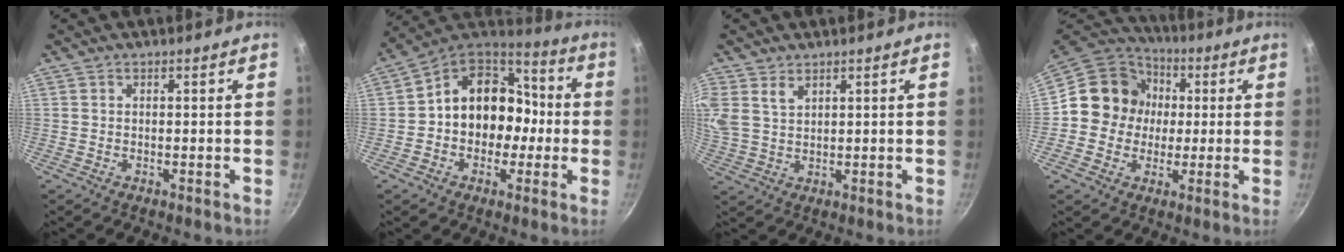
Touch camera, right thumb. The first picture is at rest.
{"total": 16.7, "force": [-1.2, 13.5, 9.8], "torque": [-0.103, 0.059, -0.032]}
{"total": 9.7, "force": [5.0, 6.4, 5.3], "torque": [-0.128, 0.015, 0.109]}
{"total": 13.6, "force": [0.9, 12.5, 5.2], "torque": [-0.050, 0.027, -0.002]}